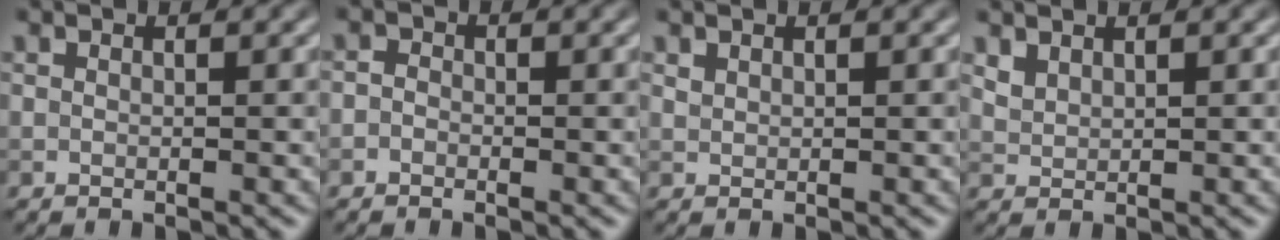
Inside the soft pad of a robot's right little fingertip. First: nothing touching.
{"total": 0.8, "force": [-0.5, 0.6, 0.3], "torque": [-0.002, -0.003, -0.014]}
{"total": 0.6, "force": [0.6, 0.2, 0.1], "torque": [-0.006, 0.000, 0.016]}
{"total": 1.4, "force": [1.2, 0.6, 0.5], "torque": [-0.017, 0.000, 0.031]}